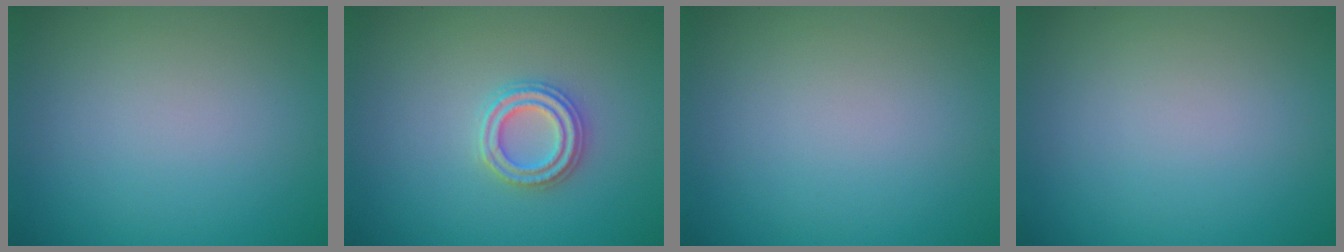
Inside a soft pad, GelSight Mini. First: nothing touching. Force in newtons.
{"total": 2.6, "press": 2.6, "slide": 0.4}
{"total": 0.0}
{"total": 0.0}